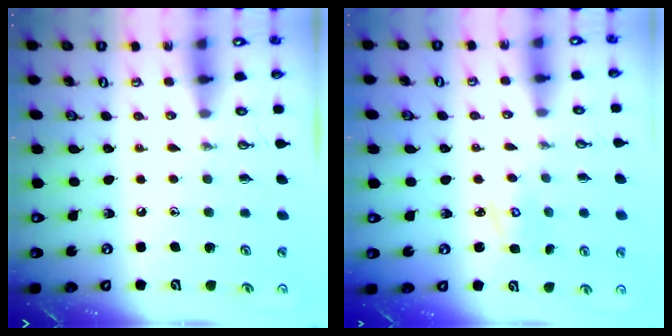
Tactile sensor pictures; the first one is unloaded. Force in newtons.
{"total": 3.7, "press": 3.7, "slide": 0.4}